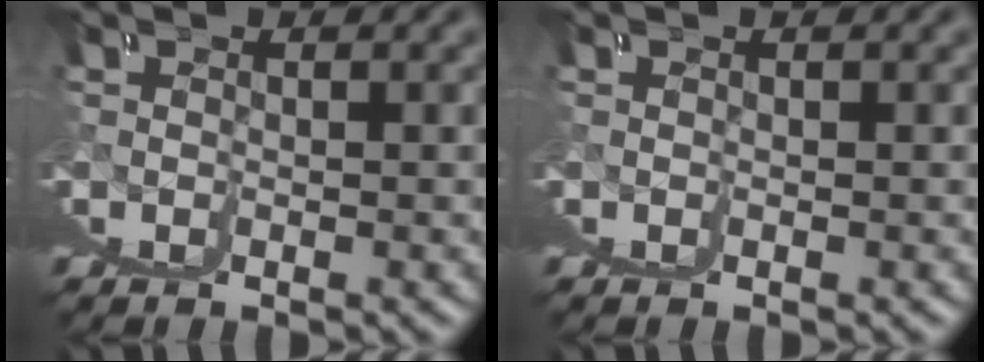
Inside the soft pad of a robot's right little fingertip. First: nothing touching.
{"total": 0.0}